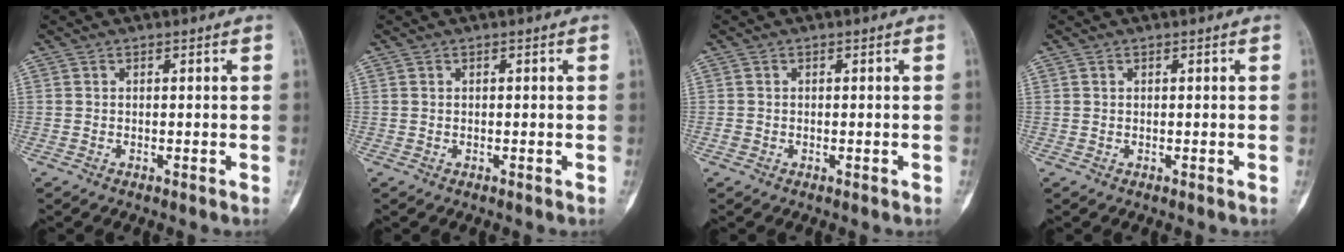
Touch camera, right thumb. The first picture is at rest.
{"total": 0.0}
{"total": 0.9, "force": [-0.4, 0.6, 0.5], "torque": [-0.005, 0.002, -0.006]}
{"total": 0.0}